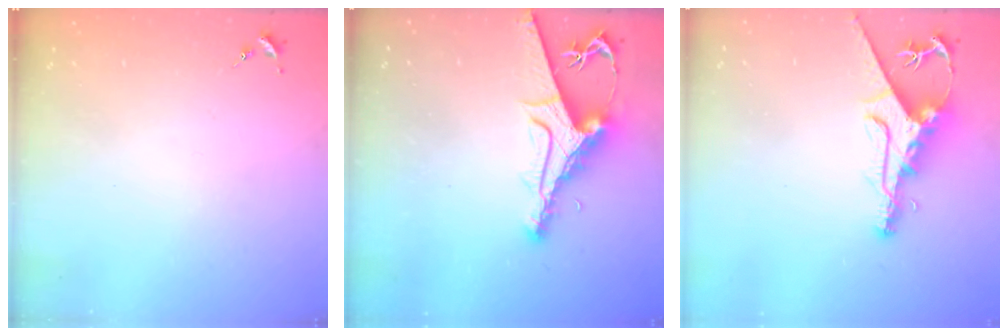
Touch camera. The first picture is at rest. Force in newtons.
{"total": 11.0, "press": 10.9, "slide": 1.2}
{"total": 11.0, "press": 10.9, "slide": 1.2}